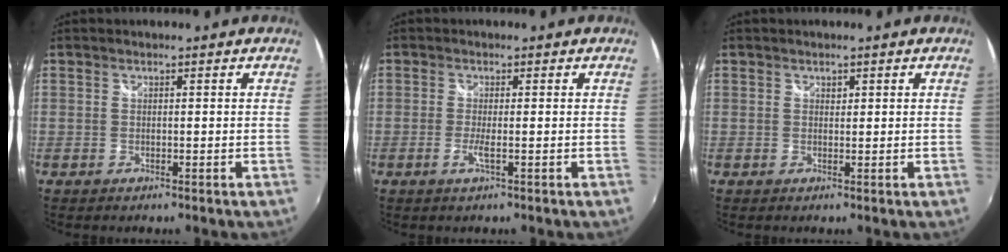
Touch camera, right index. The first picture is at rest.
{"total": 2.0, "force": [-0.7, -0.2, 1.9], "torque": [-0.040, -0.004, -0.014]}
{"total": 0.7, "force": [0.4, 0.5, 0.1], "torque": [-0.002, 0.000, 0.006]}